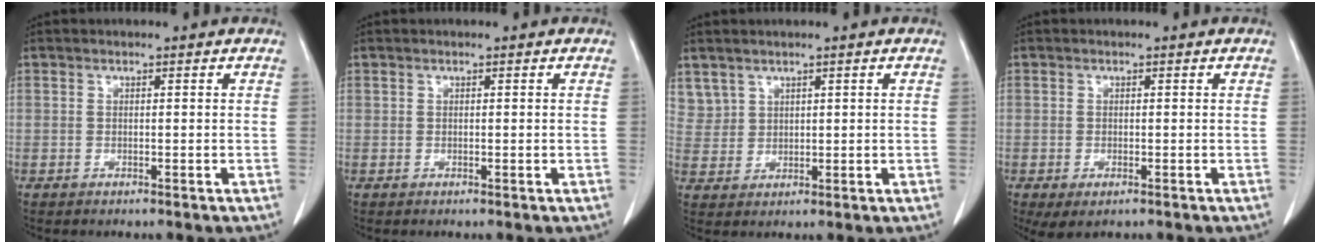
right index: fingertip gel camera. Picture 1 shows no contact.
{"total": 0.5, "force": [0.0, 0.2, 0.5], "torque": [-0.009, -0.002, 0.004]}
{"total": 4.1, "force": [2.9, 2.9, 0.3], "torque": [-0.001, 0.006, 0.067]}
{"total": 2.8, "force": [-1.2, 1.2, 2.1], "torque": [-0.041, -0.005, -0.011]}